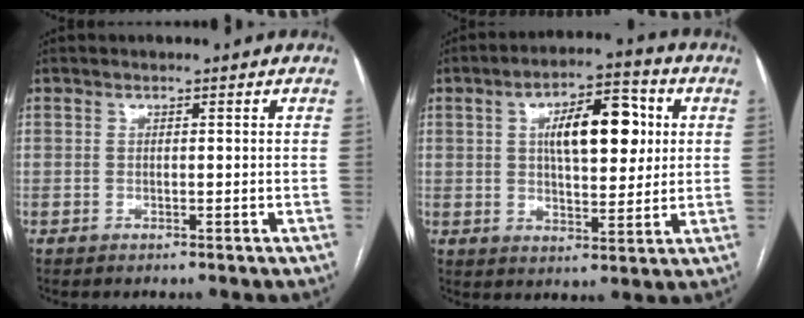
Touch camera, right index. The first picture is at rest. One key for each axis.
{"total": 11.6, "fx": 2.7, "fy": 4.5, "fz": 10.3, "tx": -0.165, "ty": 0.022, "tz": 0.044}